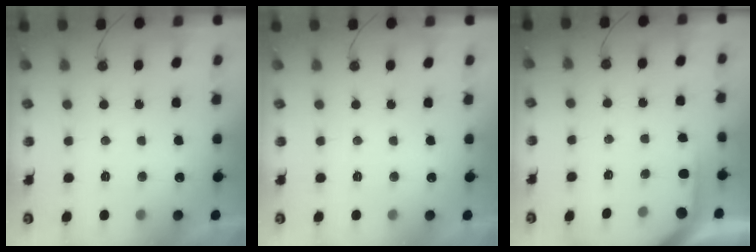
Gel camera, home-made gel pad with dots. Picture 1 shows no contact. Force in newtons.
{"total": 0.0}
{"total": 1.9, "press": 1.9, "slide": 0.2}